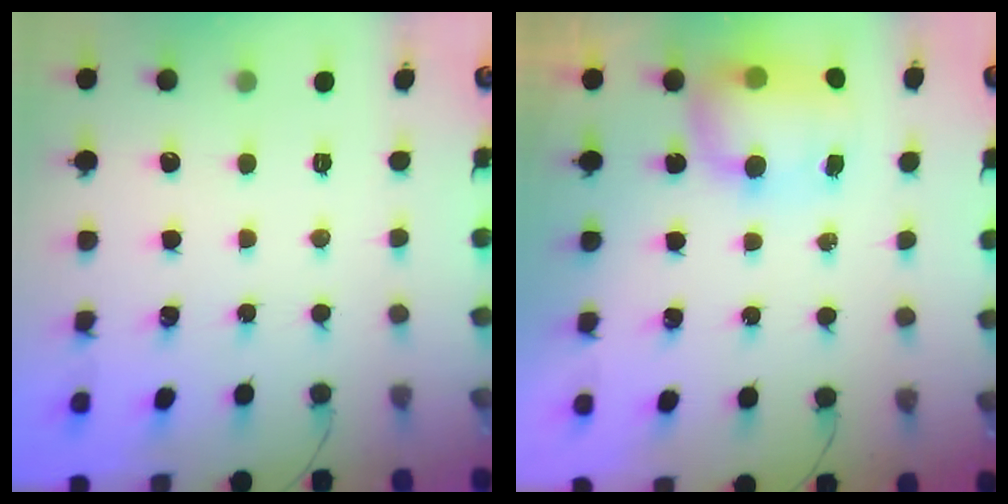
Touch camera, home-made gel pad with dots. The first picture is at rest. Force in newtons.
{"total": 12.1, "press": 9.5, "slide": 7.5}